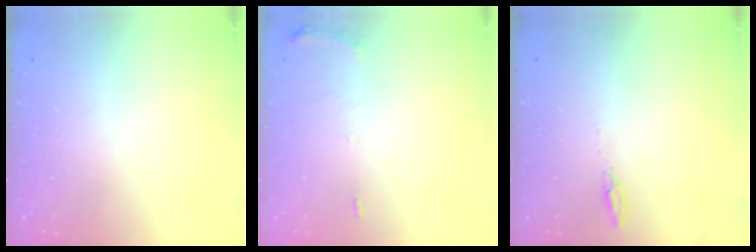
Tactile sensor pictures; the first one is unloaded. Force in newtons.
{"total": 5.7, "press": 5.7, "slide": 0.8}
{"total": 2.7, "press": 2.7, "slide": 0.2}